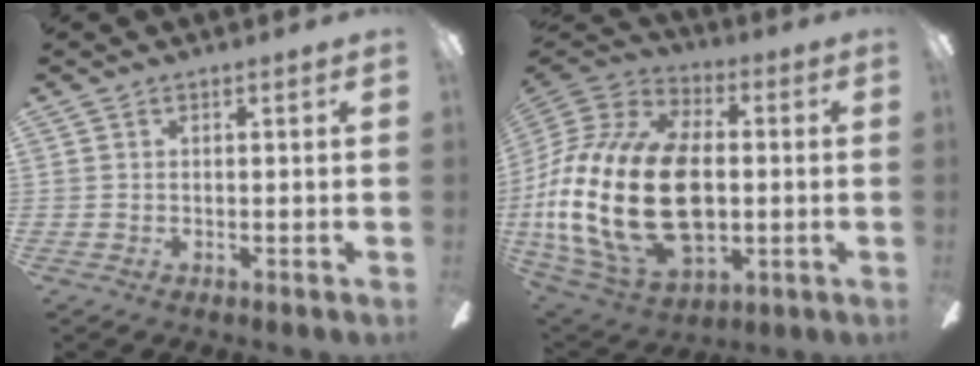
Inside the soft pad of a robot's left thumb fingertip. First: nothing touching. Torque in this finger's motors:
{"motor_torque": [-0.73, 2.79, 1.75, -1.03, 0.64]}